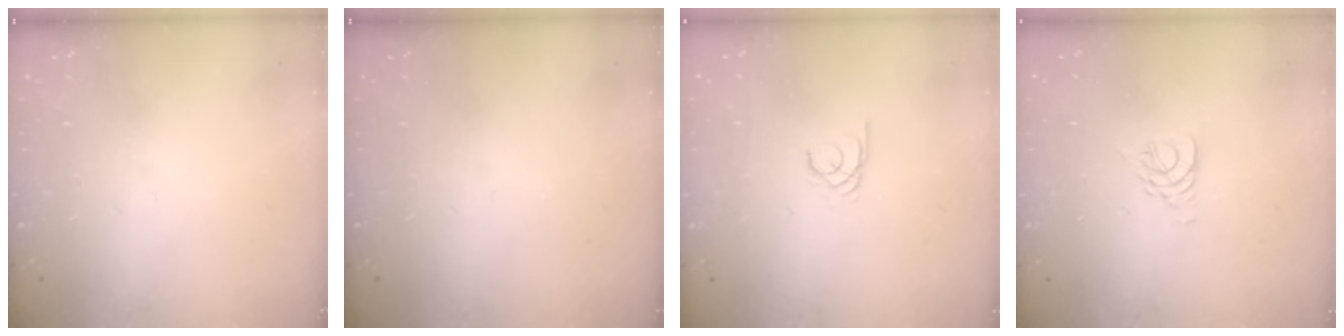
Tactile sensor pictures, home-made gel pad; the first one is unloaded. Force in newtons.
{"total": 0.0}
{"total": 1.5, "press": 1.5, "slide": 0.1}
{"total": 4.4, "press": 4.4, "slide": 0.6}